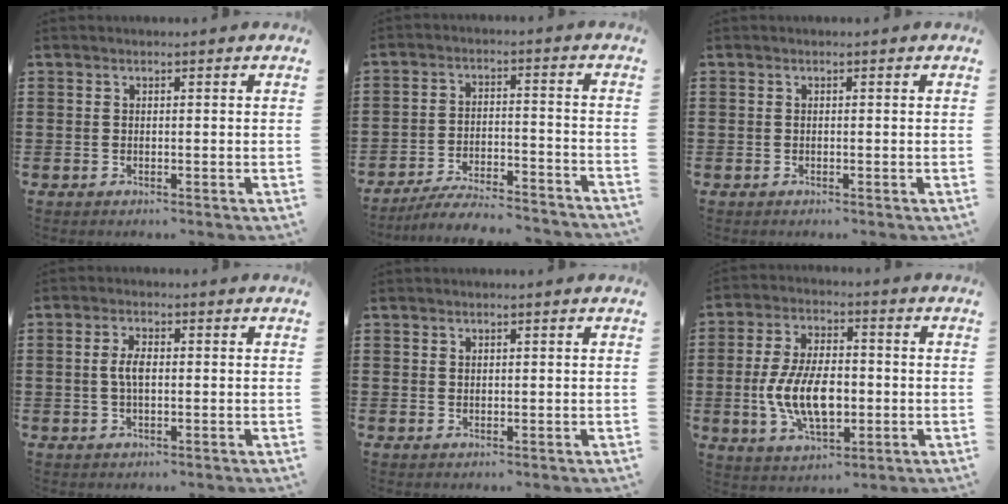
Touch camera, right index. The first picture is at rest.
{"total": 6.3, "force": [-6.0, 0.3, 2.0], "torque": [-0.037, 0.001, -0.115]}
{"total": 0.0}
{"total": 3.9, "force": [0.1, 1.6, 3.6], "torque": [-0.078, 0.000, -0.003]}
{"total": 0.8, "force": [0.6, 0.5, 0.1], "torque": [-0.003, 0.001, 0.012]}
{"total": 10.6, "force": [-1.8, 5.6, 8.8], "torque": [-0.184, -0.002, -0.037]}